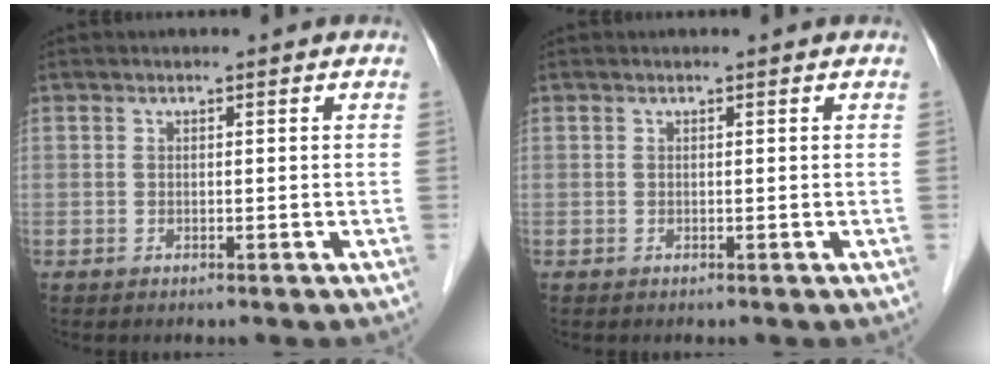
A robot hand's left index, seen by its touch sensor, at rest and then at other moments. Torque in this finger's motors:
{"motor_torque": [0.09, -0.05, 0.05, 0.01]}